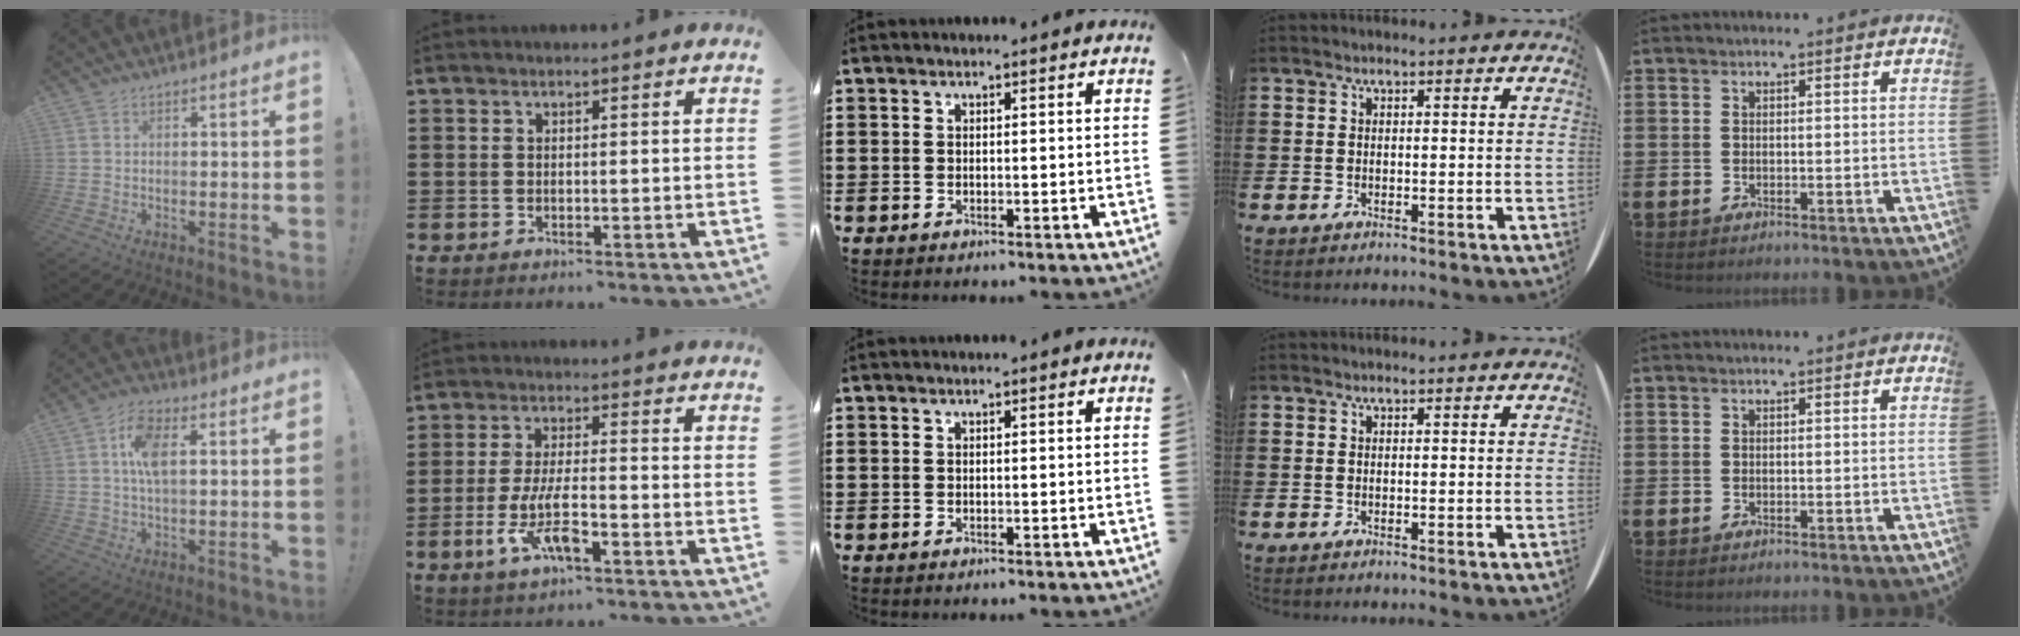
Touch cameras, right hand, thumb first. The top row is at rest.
{"thumb": {"total": 9.0, "force": [2.1, 4.4, 7.6], "torque": [-0.128, 0.001, 0.033]}, "index": {"total": 7.9, "force": [-3.2, 2.2, 6.9], "torque": [-0.158, -0.014, -0.064]}}